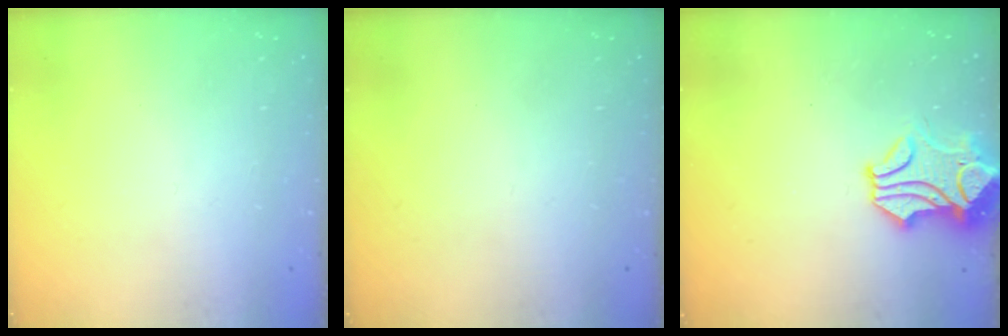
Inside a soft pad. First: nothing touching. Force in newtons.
{"total": 0.0}
{"total": 1.6, "press": 0.9, "slide": 1.3}